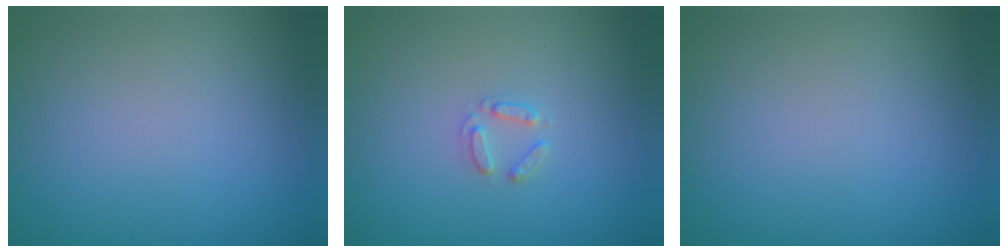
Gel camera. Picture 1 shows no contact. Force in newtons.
{"total": 1.5, "press": 1.4, "slide": 0.2}
{"total": 0.0}